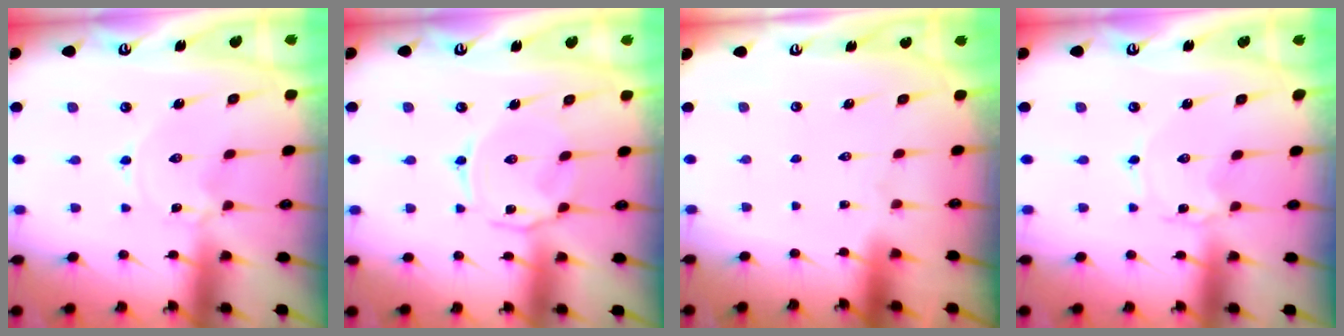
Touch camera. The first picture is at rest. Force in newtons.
{"total": 3.8, "press": 3.7, "slide": 0.7}
{"total": 1.6, "press": 1.6, "slide": 0.1}
{"total": 0.6, "press": 0.6, "slide": 0.1}